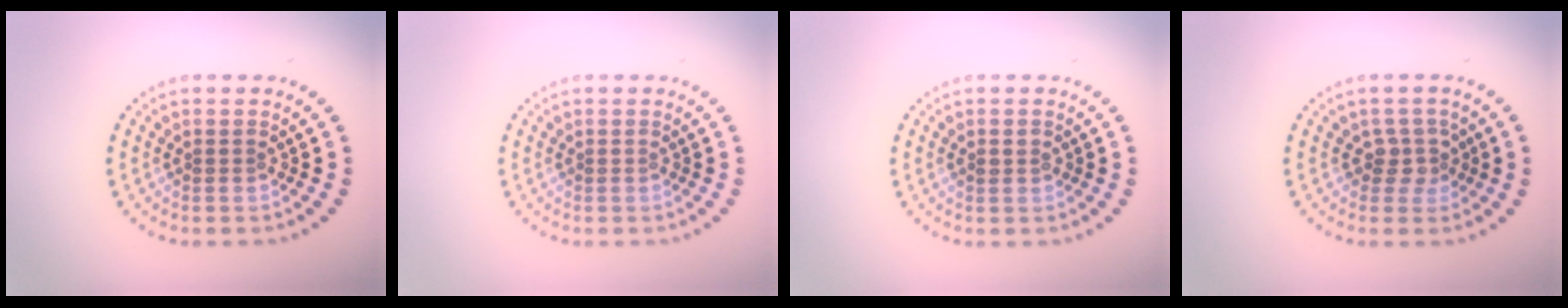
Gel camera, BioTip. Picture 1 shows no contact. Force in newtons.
{"total": 0.0}
{"total": 0.9, "press": 0.9, "slide": 0.0}
{"total": 2.0, "press": 1.5, "slide": 1.3}